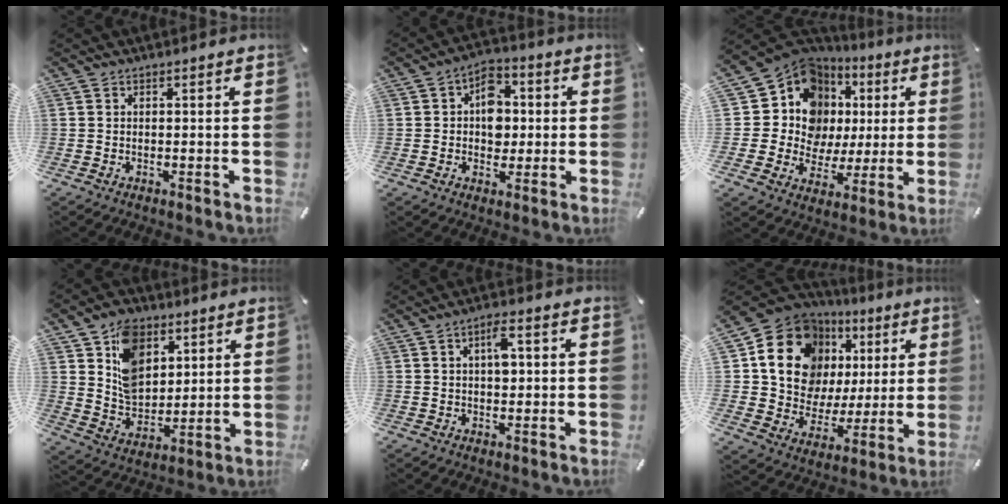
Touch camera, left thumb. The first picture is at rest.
{"total": 8.3, "force": [0.3, 6.7, 4.9], "torque": [-0.060, 0.007, 0.005]}
{"total": 12.9, "force": [5.2, 11.2, 3.7], "torque": [-0.060, -0.071, 0.106]}
{"total": 12.0, "force": [5.6, 9.1, 5.5], "torque": [-0.101, -0.014, 0.111]}
{"total": 4.9, "force": [1.0, 2.4, 4.1], "torque": [-0.060, 0.000, 0.010]}
{"total": 18.6, "force": [6.7, 14.9, 8.8], "torque": [-0.148, -0.040, 0.128]}